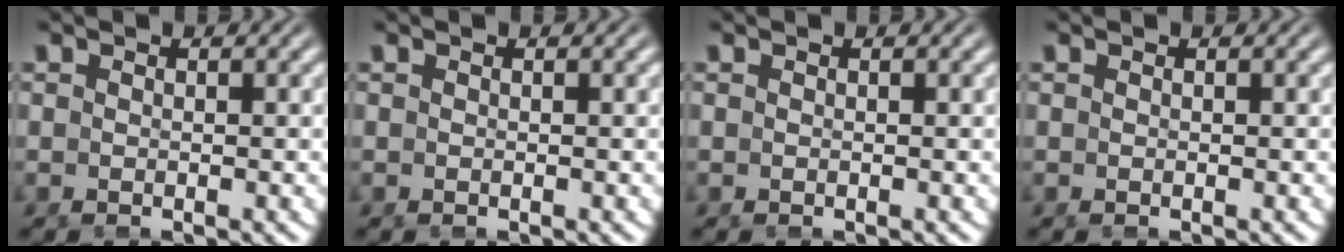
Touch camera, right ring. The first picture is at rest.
{"total": 0.0}
{"total": 0.0}
{"total": 0.0}